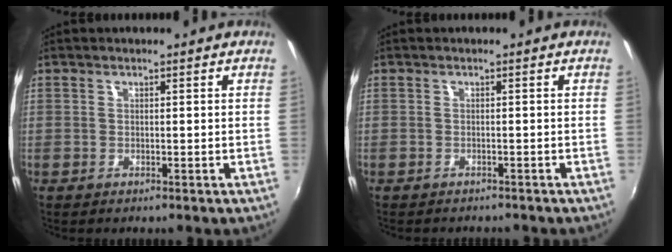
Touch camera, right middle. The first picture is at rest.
{"total": 2.0, "force": [-1.8, 0.5, 0.5], "torque": [-0.015, -0.010, -0.024]}